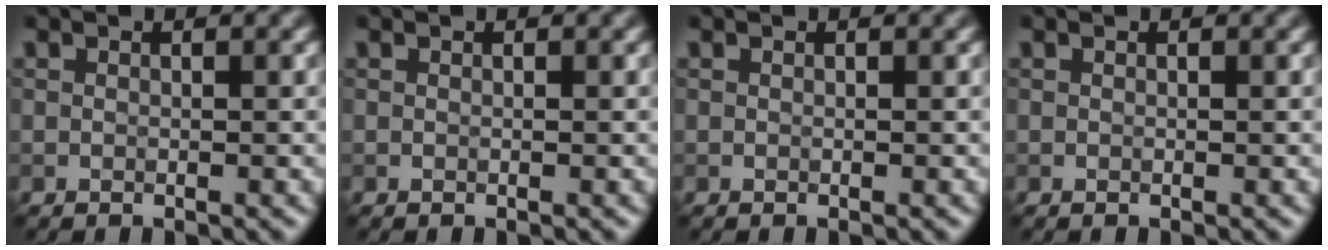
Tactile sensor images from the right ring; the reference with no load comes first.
{"total": 0.0}
{"total": 0.0}
{"total": 0.0}